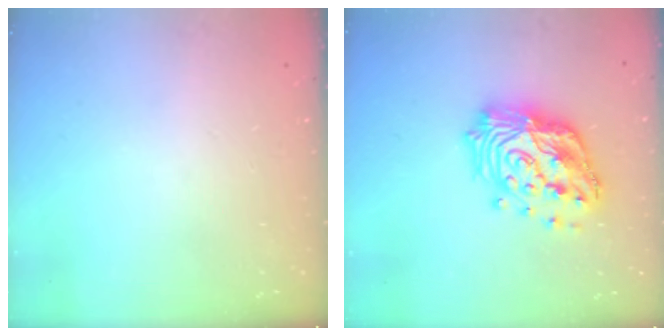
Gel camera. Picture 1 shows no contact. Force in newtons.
{"total": 20.6, "press": 20.4, "slide": 2.2}